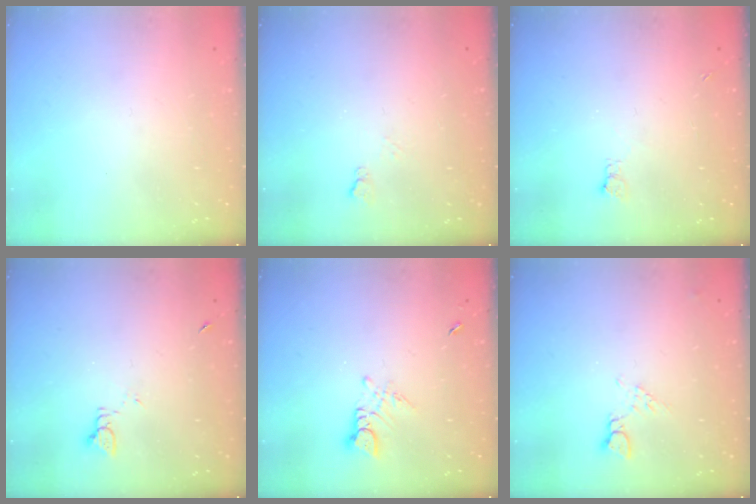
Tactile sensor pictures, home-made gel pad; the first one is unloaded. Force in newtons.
{"total": 4.2, "press": 4.1, "slide": 0.7}
{"total": 2.9, "press": 2.9, "slide": 0.5}
{"total": 1.7, "press": 1.7, "slide": 0.2}
{"total": 3.0, "press": 2.9, "slide": 0.4}
{"total": 3.8, "press": 3.8, "slide": 0.7}